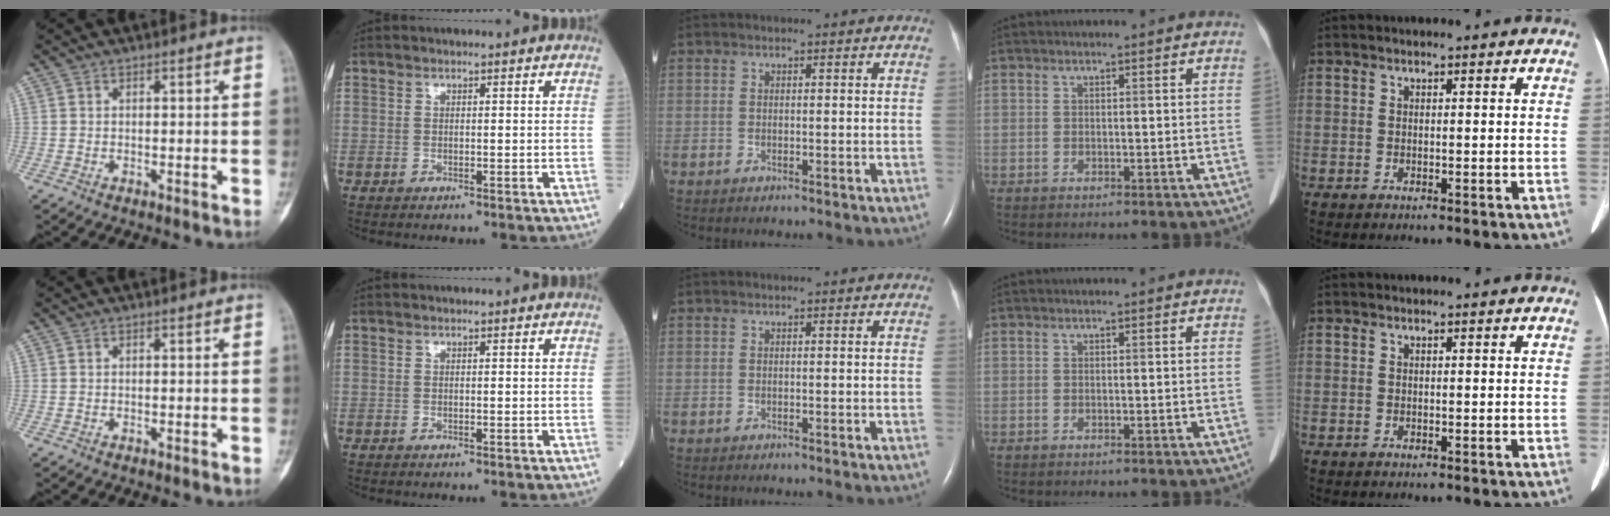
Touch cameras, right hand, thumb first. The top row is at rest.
{}